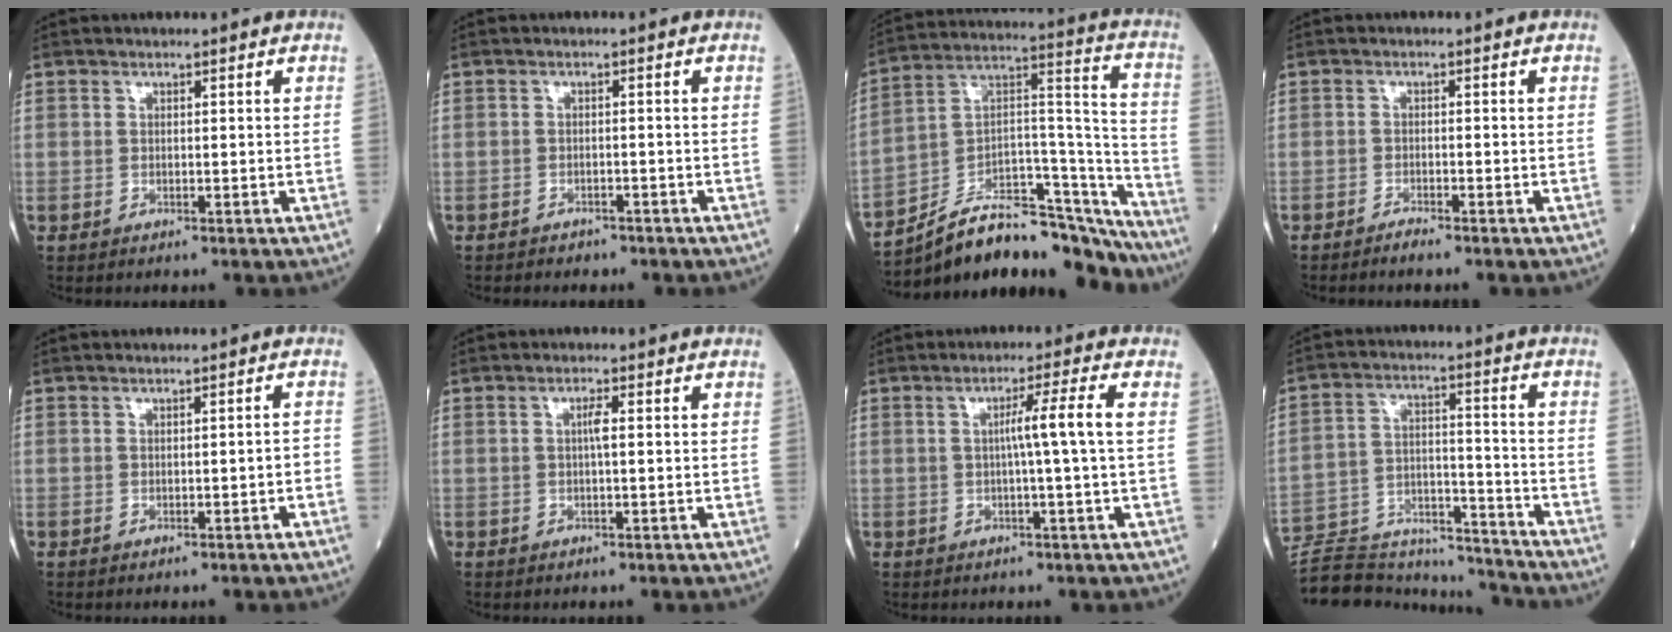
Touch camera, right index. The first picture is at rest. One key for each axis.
{"total": 3.0, "fx": -2.6, "fy": 1.4, "fz": 0.6, "tx": -0.019, "ty": 0.003, "tz": -0.029}
{"total": 25.2, "fx": -21.7, "fy": 6.5, "fz": 11.2, "tx": -0.130, "ty": 0.045, "tz": -0.328}
{"total": 1.6, "fx": -1.4, "fy": -0.1, "fz": 0.6, "tx": -0.015, "ty": -0.001, "tz": -0.027}
{"total": 1.0, "fx": -0.6, "fy": 0.2, "fz": 0.9, "tx": -0.008, "ty": 0.002, "tz": -0.006}
{"total": 1.6, "fx": 0.2, "fy": 0.1, "fz": 1.5, "tx": -0.029, "ty": 0.003, "tz": 0.001}
{"total": 4.9, "fx": 0.2, "fy": -1.4, "fz": 4.7, "tx": -0.079, "ty": 0.010, "tz": 0.005}
{"total": 18.7, "fx": -18.0, "fy": 3.3, "fz": 3.7, "tx": -0.087, "ty": 0.028, "tz": -0.278}